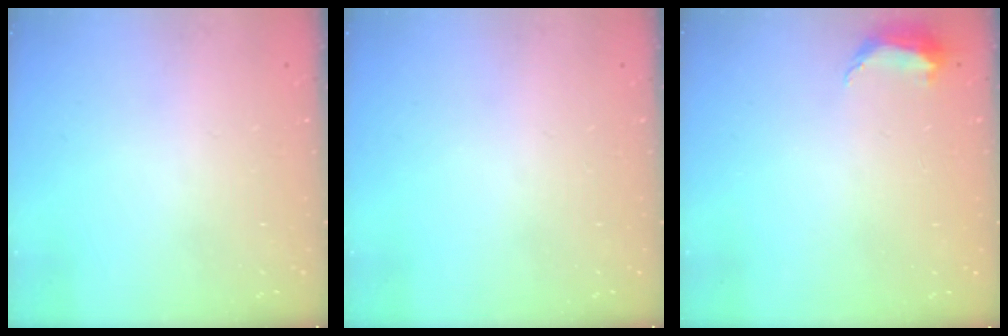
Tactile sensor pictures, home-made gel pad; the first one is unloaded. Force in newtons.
{"total": 0.0}
{"total": 6.3, "press": 6.2, "slide": 1.2}